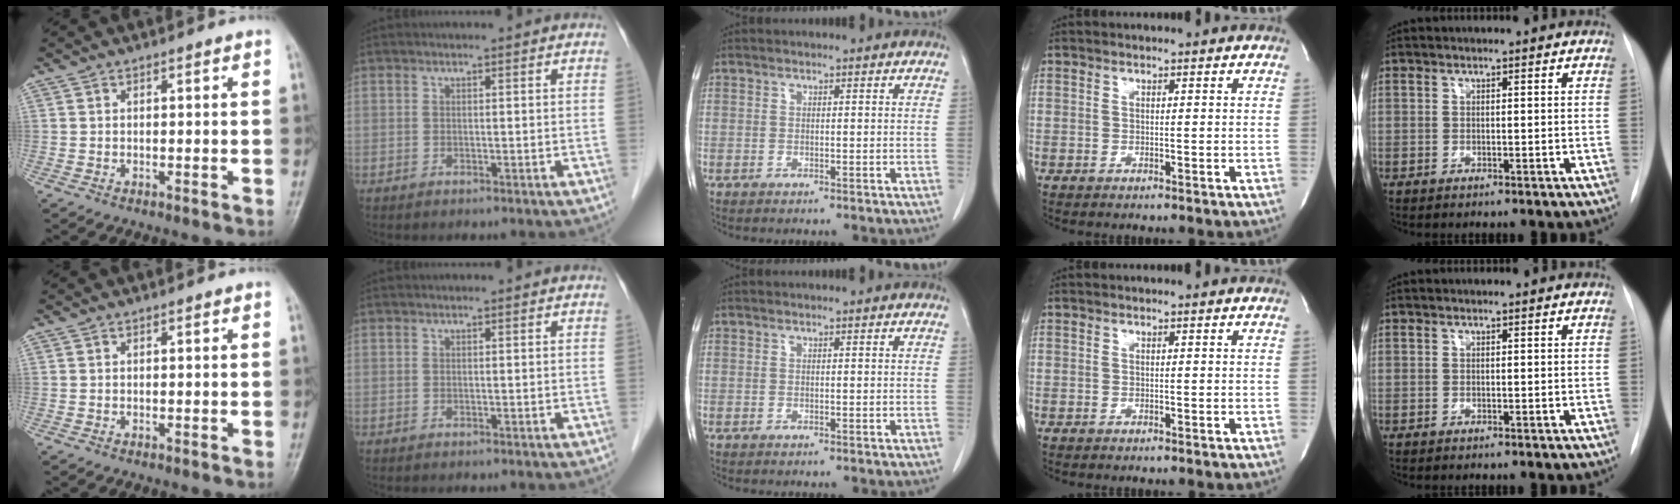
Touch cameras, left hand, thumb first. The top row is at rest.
{}